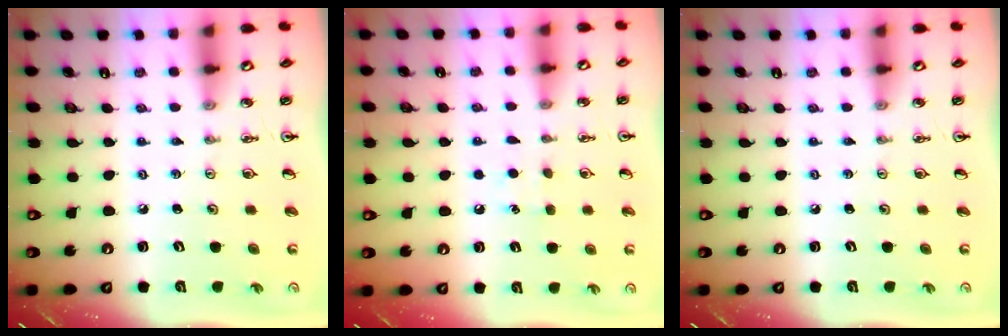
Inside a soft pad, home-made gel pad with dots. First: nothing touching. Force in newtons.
{"total": 5.4, "press": 5.4, "slide": 0.7}
{"total": 0.0}